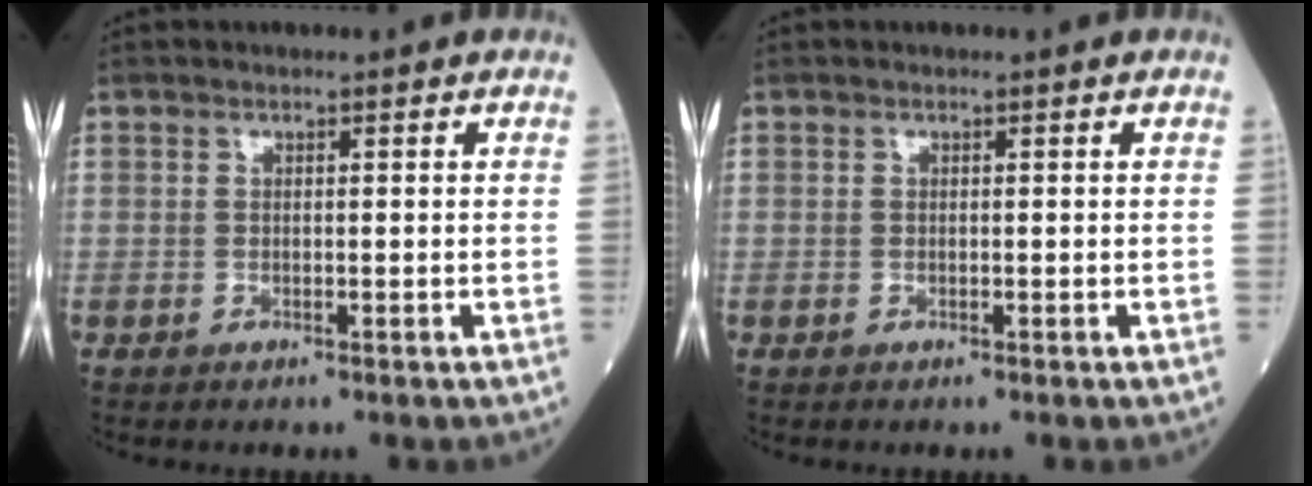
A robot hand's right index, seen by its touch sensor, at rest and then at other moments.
{"total": 0.0}